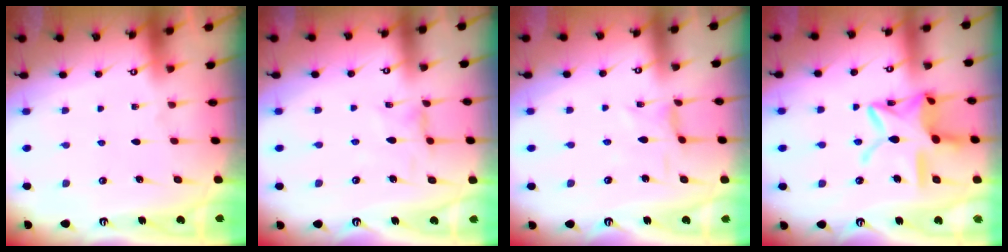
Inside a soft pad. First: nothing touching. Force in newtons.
{"total": 1.7, "press": 1.7, "slide": 0.5}
{"total": 1.2, "press": 1.2, "slide": 0.4}
{"total": 17.3, "press": 17.3, "slide": 1.4}